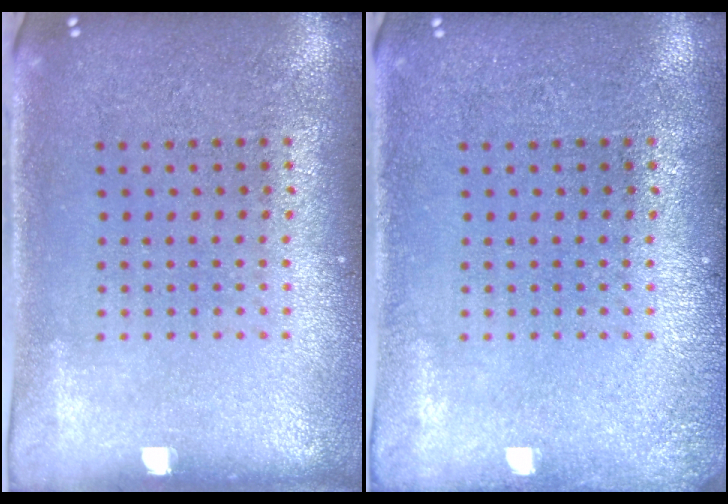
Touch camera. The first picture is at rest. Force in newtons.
{"total": 0.9, "press": 0.9, "slide": 0.2}